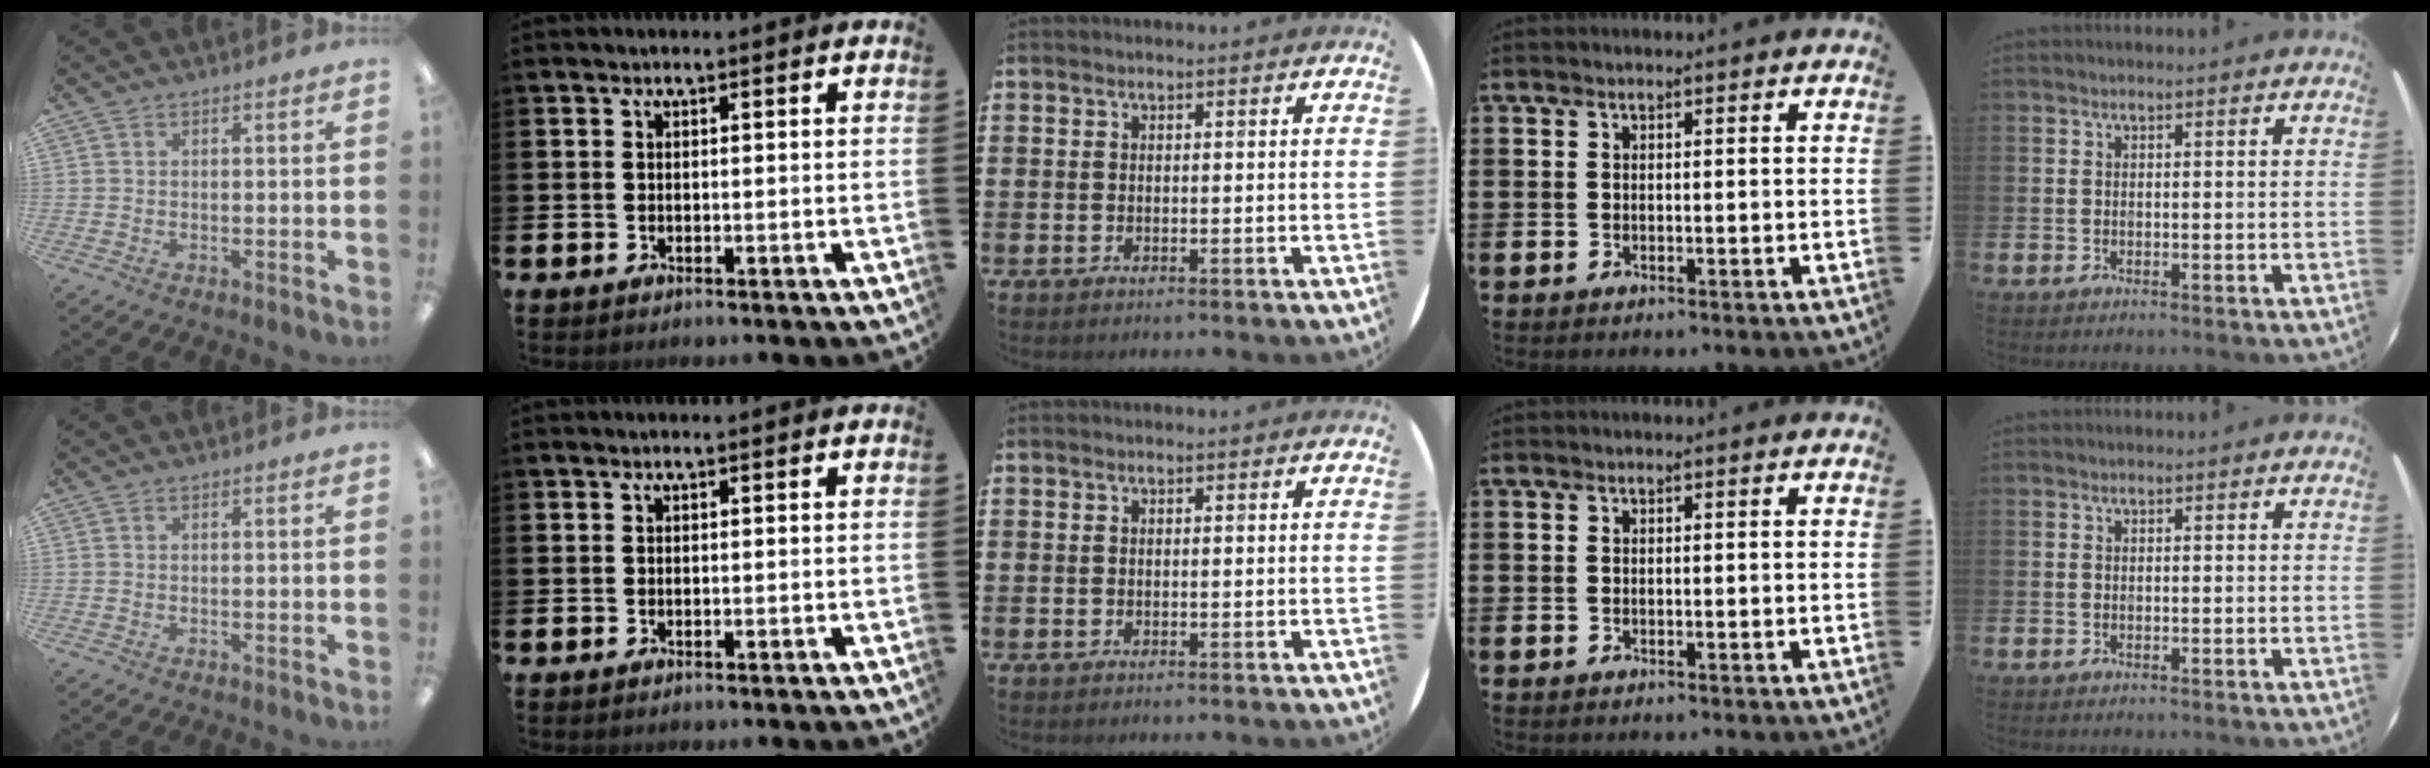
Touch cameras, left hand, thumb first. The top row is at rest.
{}